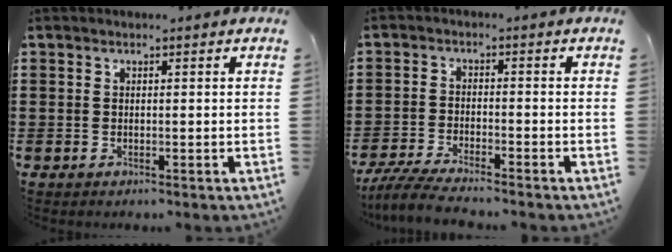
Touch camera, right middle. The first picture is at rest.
{"total": 4.6, "force": [-4.3, 0.3, 1.7], "torque": [-0.049, -0.014, -0.087]}